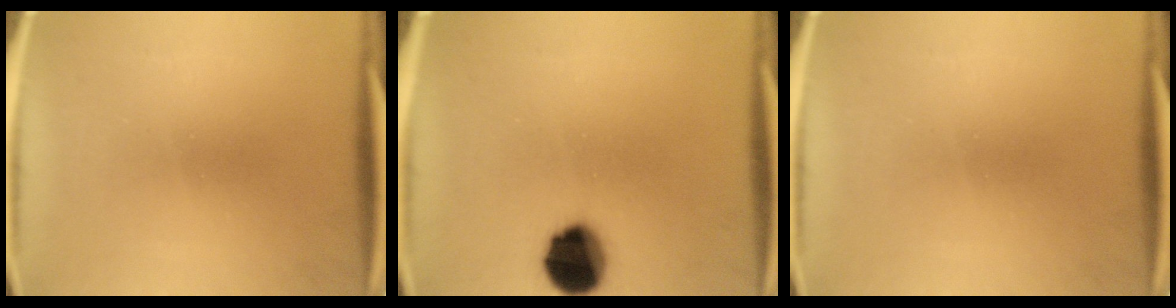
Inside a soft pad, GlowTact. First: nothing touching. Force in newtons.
{"total": 12.1}
{"total": 0.0}